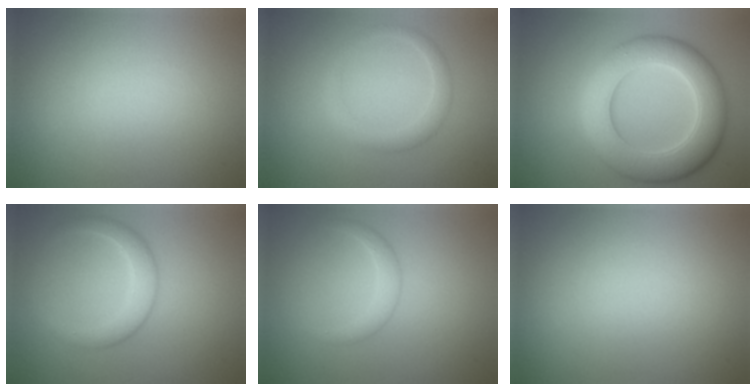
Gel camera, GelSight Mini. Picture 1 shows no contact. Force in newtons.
{"total": 2.0, "press": 2.0, "slide": 0.1}
{"total": 8.9, "press": 8.9, "slide": 0.0}
{"total": 2.7, "press": 2.7, "slide": 0.2}
{"total": 1.5, "press": 1.5, "slide": 0.1}
{"total": 0.0}